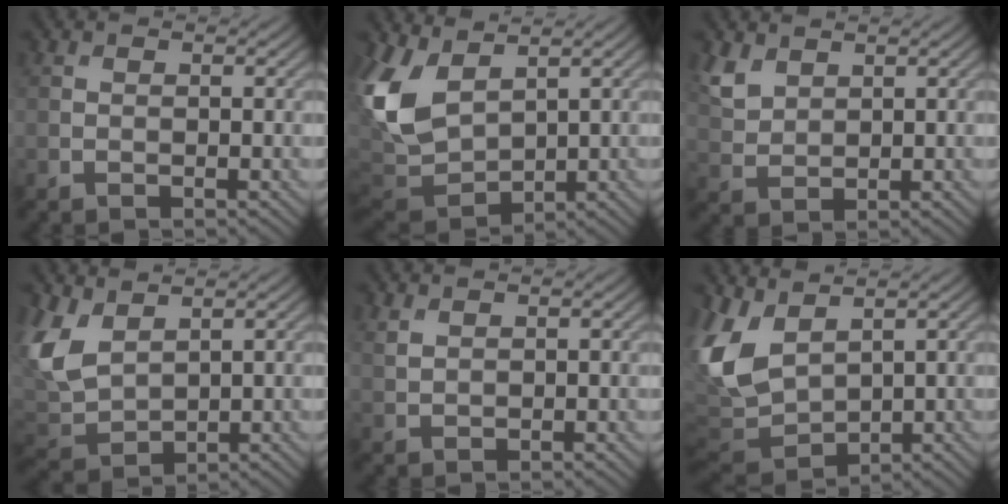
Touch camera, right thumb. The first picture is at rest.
{"total": 10.0, "force": [3.5, 6.0, 7.2], "torque": [-0.207, 0.002, 0.069]}
{"total": 3.8, "force": [2.5, 2.2, 1.8], "torque": [-0.053, 0.000, 0.057]}
{"total": 8.1, "force": [3.5, 5.0, 5.3], "torque": [-0.161, 0.001, 0.074]}
{"total": 1.3, "force": [1.1, 0.5, 0.6], "torque": [-0.022, 0.000, 0.028]}
{"total": 8.3, "force": [2.5, 4.9, 6.2], "torque": [-0.176, -0.001, 0.046]}